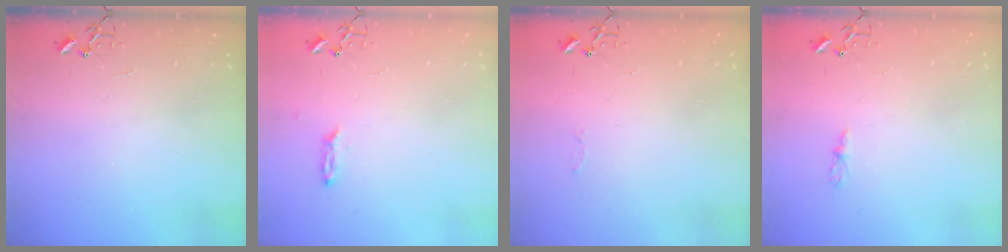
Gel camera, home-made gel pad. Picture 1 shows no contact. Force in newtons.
{"total": 2.3, "press": 2.2, "slide": 0.4}
{"total": 2.5, "press": 2.5, "slide": 0.4}
{"total": 4.4, "press": 4.3, "slide": 0.5}